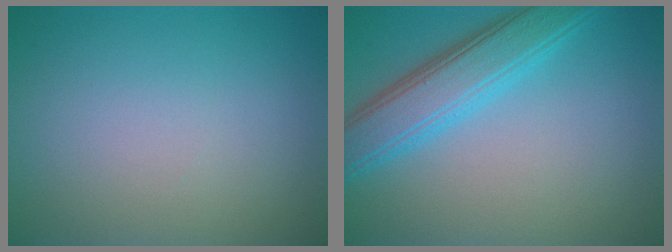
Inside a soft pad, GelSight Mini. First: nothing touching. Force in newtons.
{"total": 5.5, "press": 5.5, "slide": 0.1}